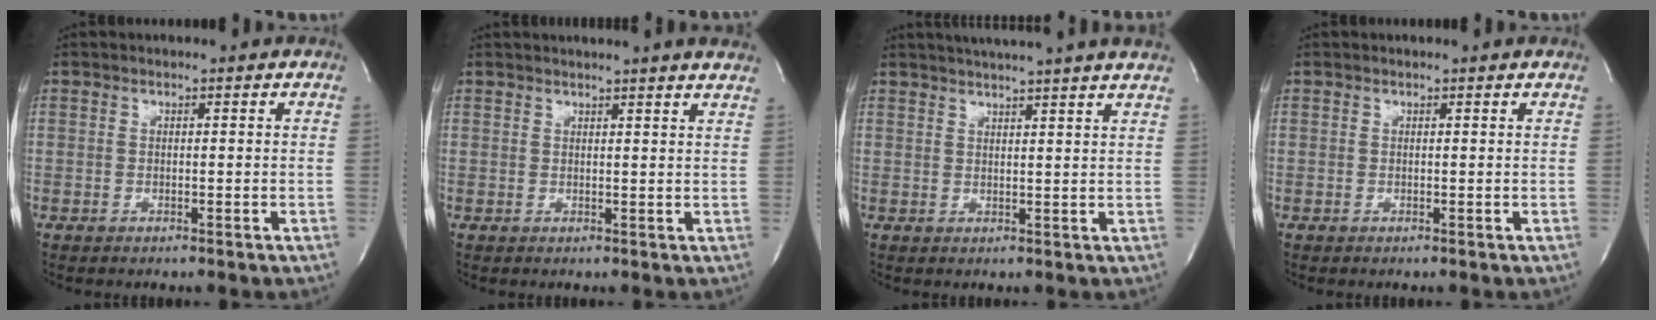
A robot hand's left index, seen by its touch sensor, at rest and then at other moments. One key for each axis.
{"total": 10.4, "fx": 9.6, "fy": -0.3, "fz": 4.0, "tx": -0.060, "ty": -0.002, "tz": 0.097}
{"total": 14.0, "fx": 12.4, "fy": -0.9, "fz": 6.3, "tx": -0.111, "ty": 0.005, "tz": 0.153}
{"total": 1.0, "fx": 0.9, "fy": -0.1, "fz": 0.2, "tx": -0.013, "ty": -0.001, "tz": 0.009}